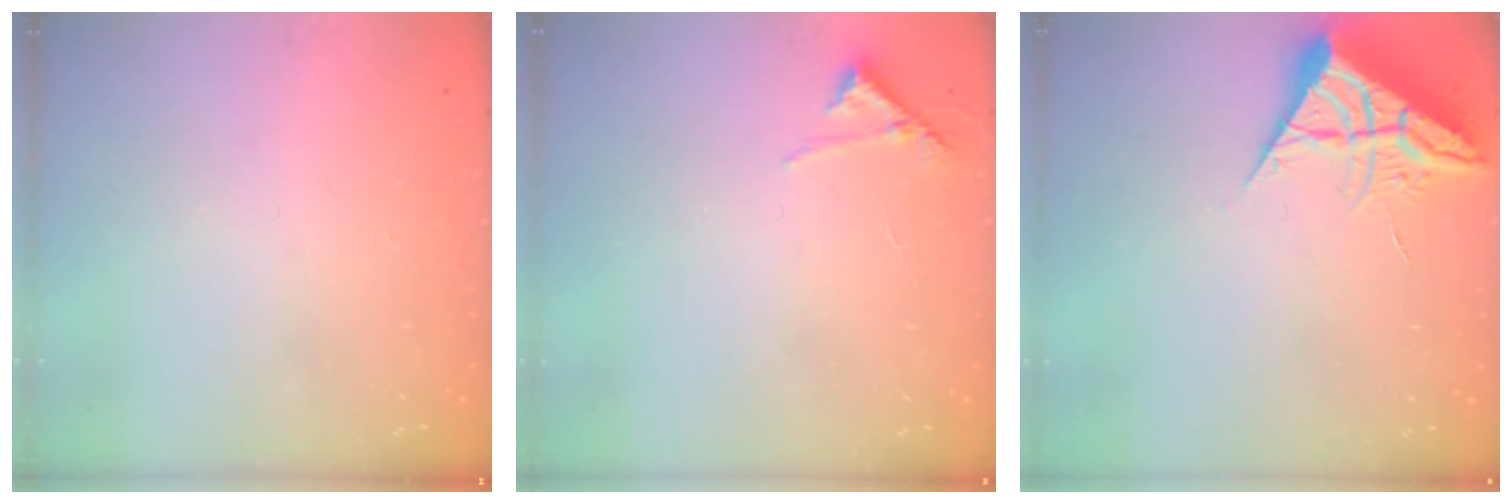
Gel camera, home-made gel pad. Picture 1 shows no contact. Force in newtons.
{"total": 6.4, "press": 6.4, "slide": 0.2}
{"total": 6.9, "press": 6.9, "slide": 0.4}